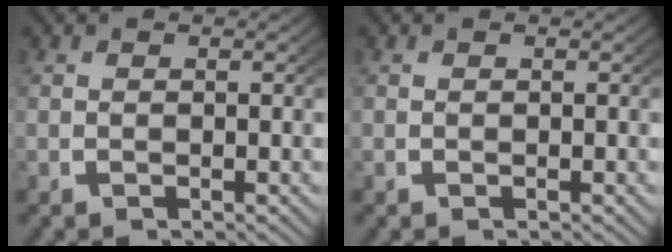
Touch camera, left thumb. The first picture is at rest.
{"total": 0.0}